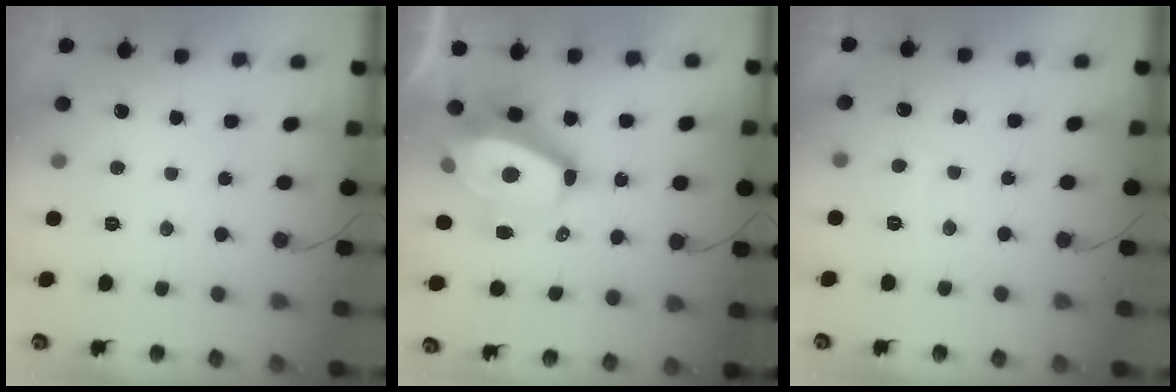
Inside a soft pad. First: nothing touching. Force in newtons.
{"total": 13.9, "press": 13.4, "slide": 3.8}
{"total": 1.5, "press": 1.3, "slide": 0.6}